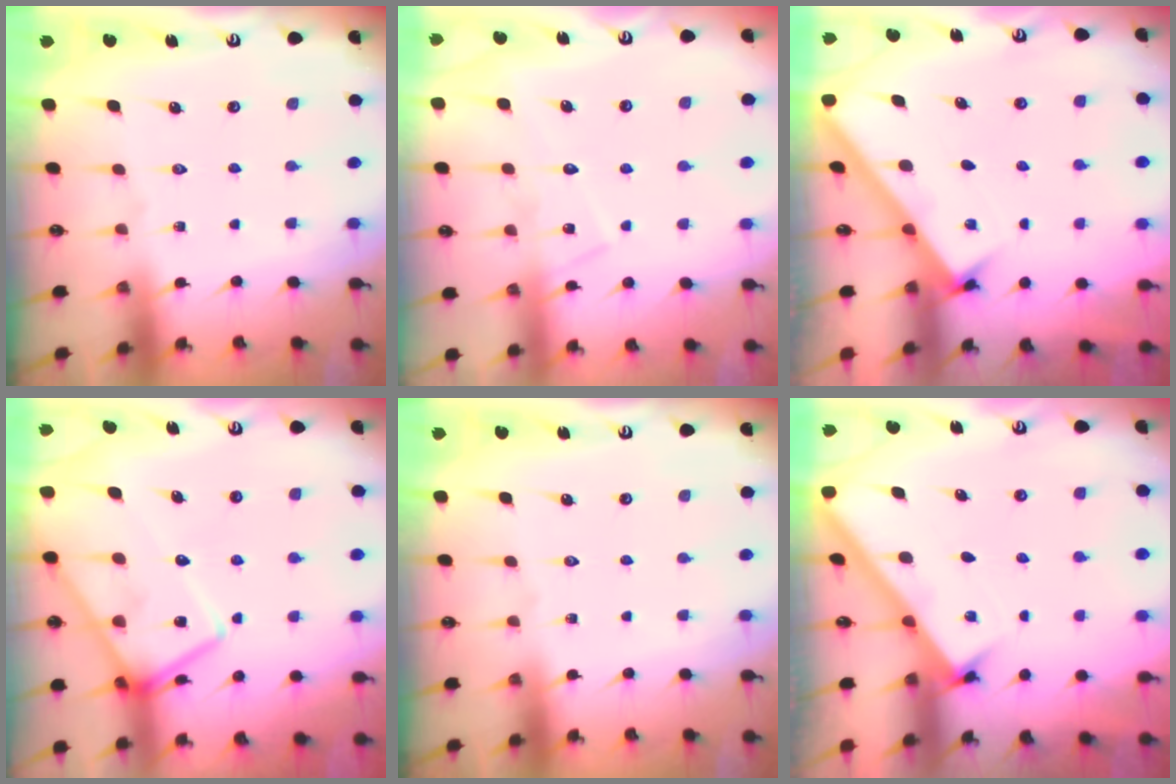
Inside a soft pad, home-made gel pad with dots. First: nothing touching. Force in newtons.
{"total": 9.4, "press": 9.4, "slide": 0.8}
{"total": 2.8, "press": 2.7, "slide": 0.3}
{"total": 16.3, "press": 16.3, "slide": 1.4}
{"total": 0.0}
{"total": 2.7, "press": 2.7, "slide": 0.3}